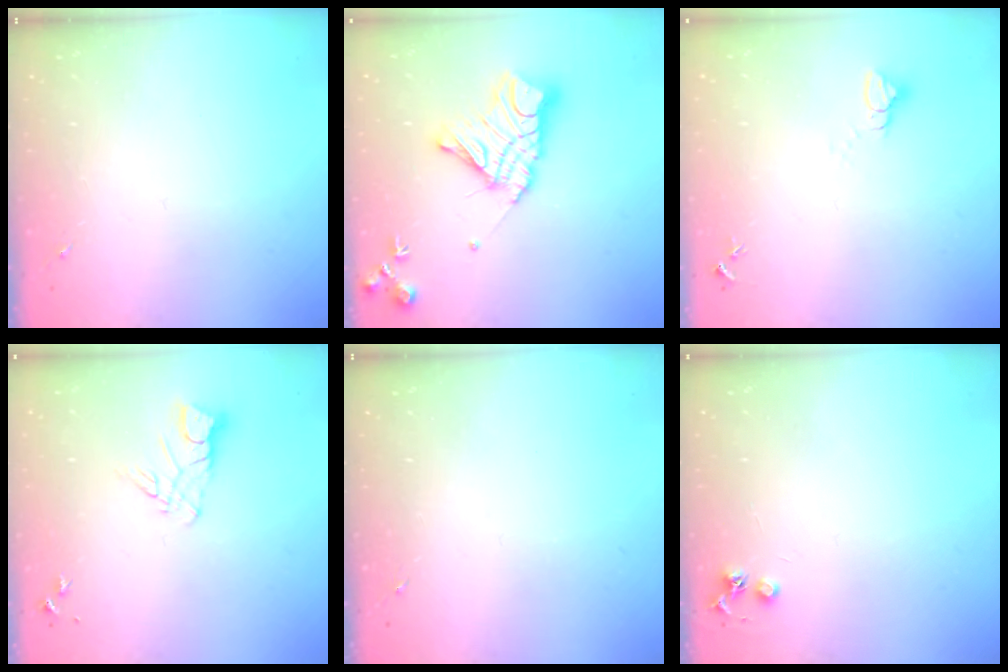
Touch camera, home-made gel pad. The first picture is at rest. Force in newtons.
{"total": 15.8, "press": 15.7, "slide": 1.4}
{"total": 2.8, "press": 2.8, "slide": 0.1}
{"total": 7.0, "press": 7.0, "slide": 0.7}
{"total": 0.0}
{"total": 4.1, "press": 4.1, "slide": 0.5}